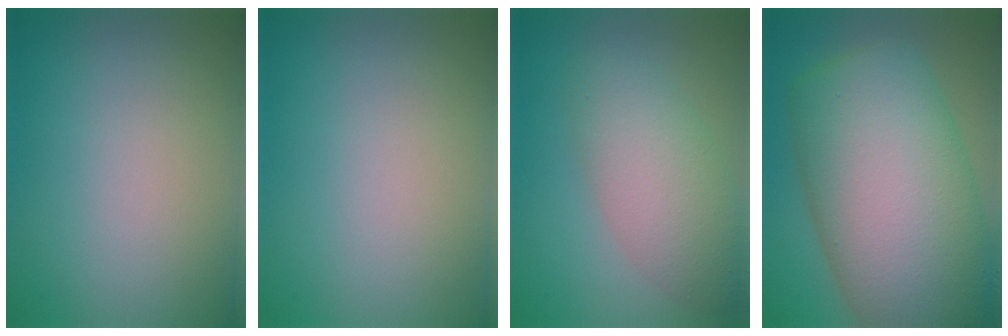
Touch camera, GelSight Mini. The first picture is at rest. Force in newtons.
{"total": 0.0}
{"total": 4.4, "press": 4.4, "slide": 0.2}
{"total": 15.5, "press": 15.5, "slide": 0.7}